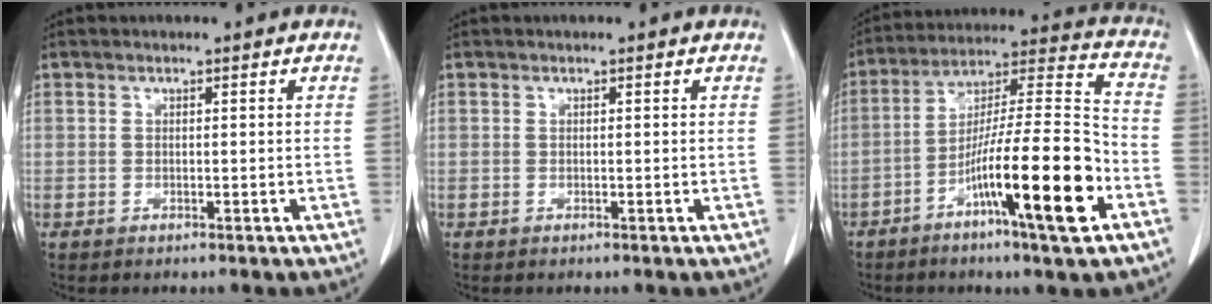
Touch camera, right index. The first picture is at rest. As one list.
[{"total": 0.0}, {"total": 17.9, "force": [-7.7, 0.8, 16.1], "torque": [-0.280, -0.005, -0.131]}]